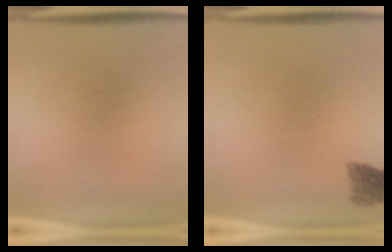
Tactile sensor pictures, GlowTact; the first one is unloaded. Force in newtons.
{"total": 2.8}